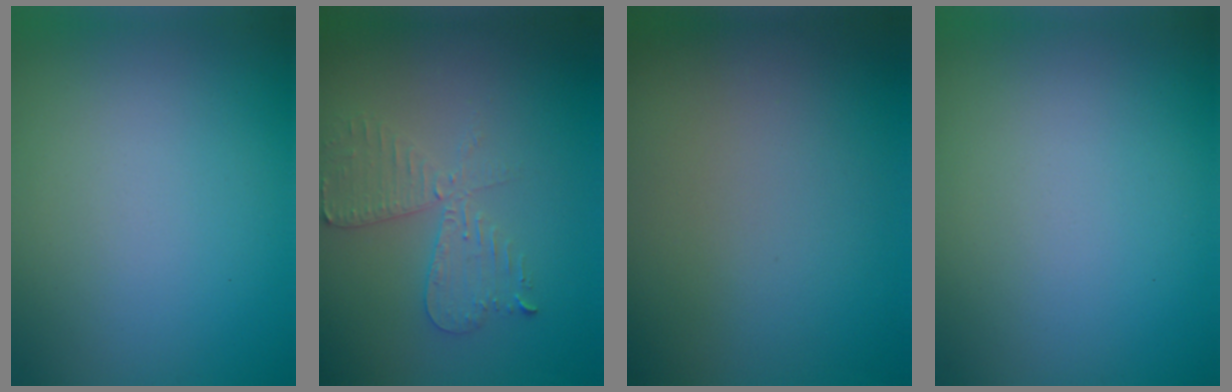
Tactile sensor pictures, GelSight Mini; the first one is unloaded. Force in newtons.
{"total": 2.6, "press": 2.5, "slide": 0.5}
{"total": 0.0}
{"total": 0.0}